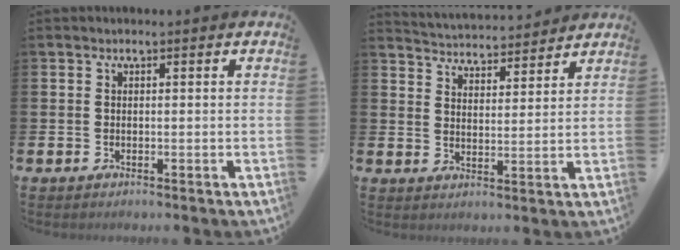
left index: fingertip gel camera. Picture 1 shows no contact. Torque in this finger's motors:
{"motor_torque": [0.93, -1.05, 0.09, 0.04]}